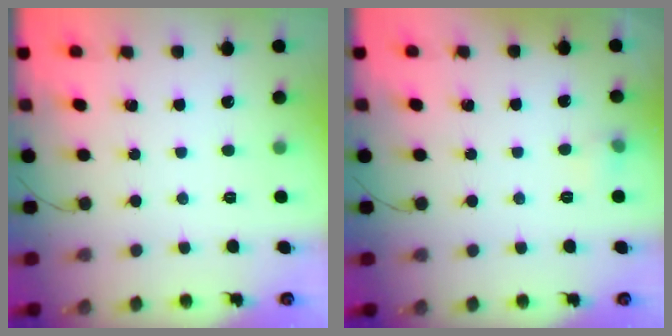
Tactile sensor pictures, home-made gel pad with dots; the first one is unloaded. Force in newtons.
{"total": 4.5, "press": 4.3, "slide": 1.3}